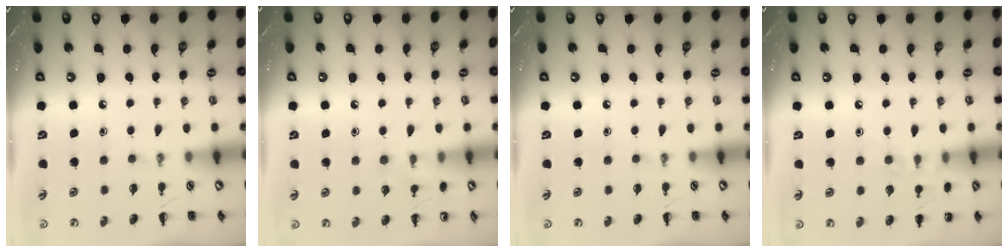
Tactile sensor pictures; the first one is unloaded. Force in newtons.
{"total": 7.0, "press": 6.8, "slide": 1.5}
{"total": 0.0}
{"total": 7.4, "press": 7.0, "slide": 2.2}